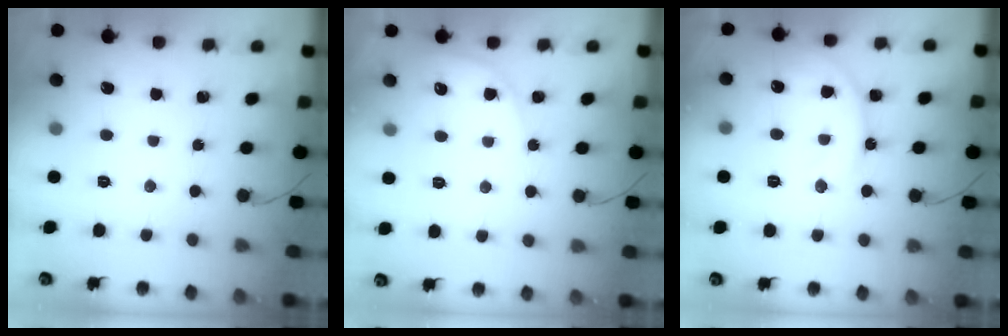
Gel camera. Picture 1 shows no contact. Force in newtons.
{"total": 5.4, "press": 5.4, "slide": 0.6}
{"total": 13.8, "press": 13.7, "slide": 1.6}